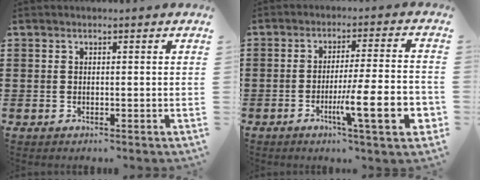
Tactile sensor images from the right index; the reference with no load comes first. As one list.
[{"total": 11.7, "force": [-3.9, 1.4, 10.9], "torque": [-0.182, -0.011, -0.068]}]